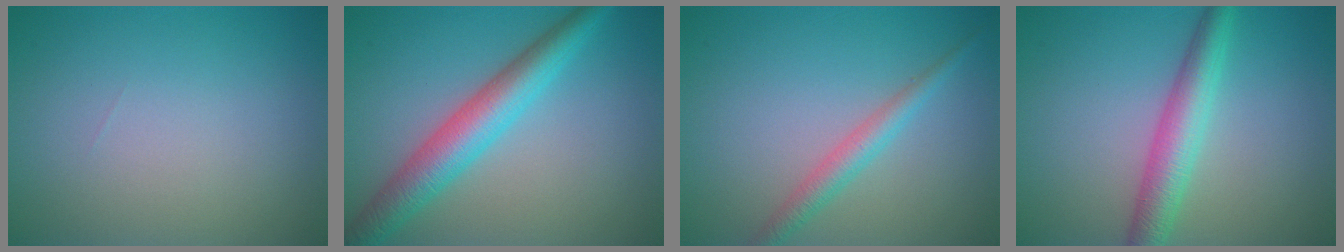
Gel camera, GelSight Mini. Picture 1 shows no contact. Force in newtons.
{"total": 5.6, "press": 5.6, "slide": 0.2}
{"total": 2.4, "press": 2.4, "slide": 0.1}
{"total": 4.2, "press": 4.2, "slide": 0.1}